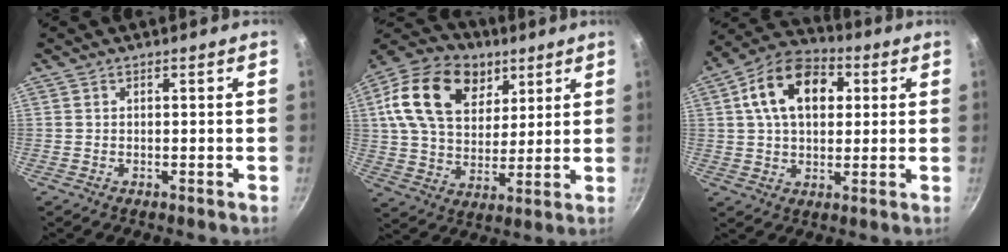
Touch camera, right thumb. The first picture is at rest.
{"total": 20.2, "force": [8.1, 14.0, 12.0], "torque": [-0.193, -0.010, 0.133]}
{"total": 15.2, "force": [4.0, 10.0, 10.7], "torque": [-0.154, 0.015, 0.050]}